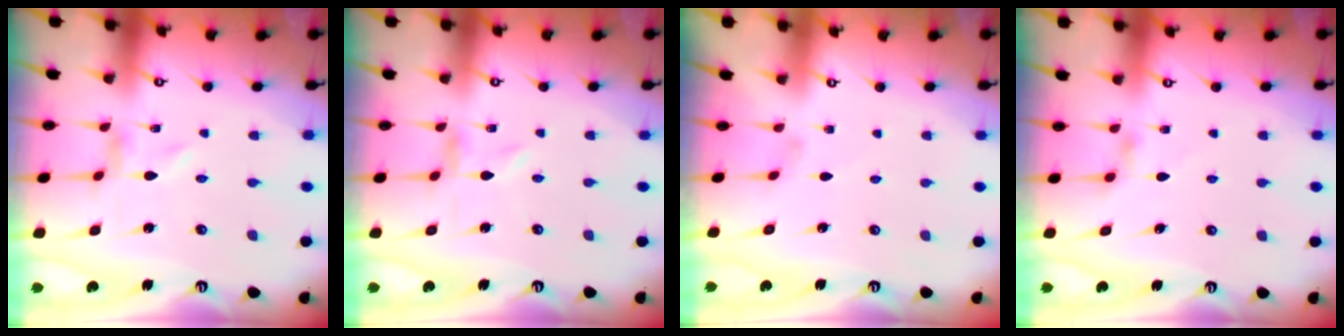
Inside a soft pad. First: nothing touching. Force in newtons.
{"total": 0.0}
{"total": 0.0}
{"total": 2.4, "press": 2.3, "slide": 0.5}